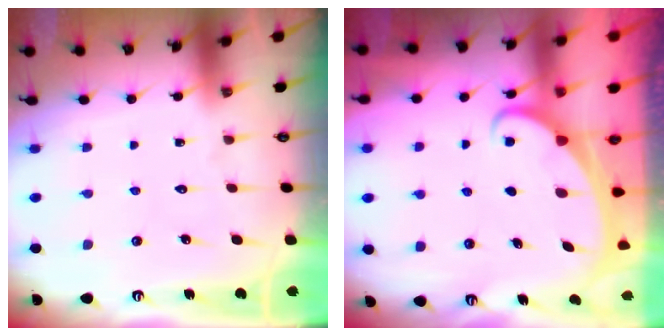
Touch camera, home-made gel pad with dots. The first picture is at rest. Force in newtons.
{"total": 2.1, "press": 2.0, "slide": 0.3}